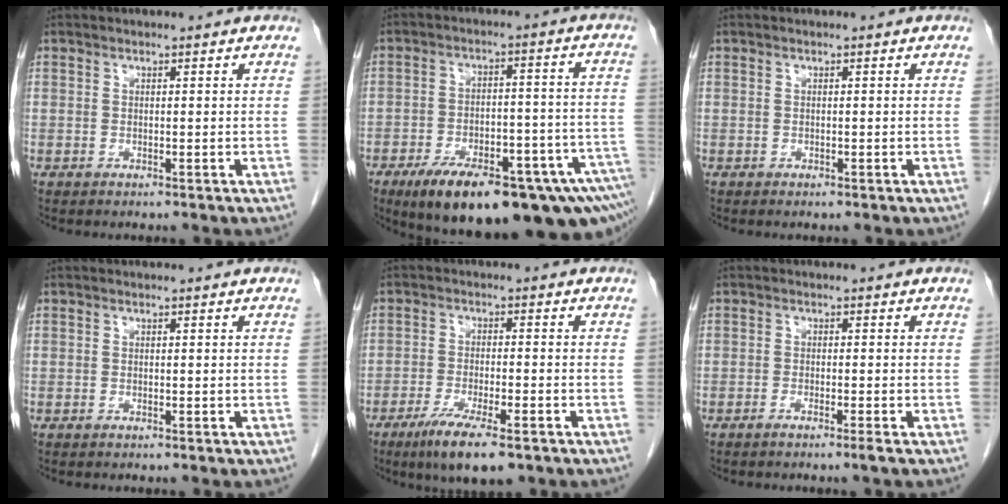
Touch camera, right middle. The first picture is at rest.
{"total": 22.3, "force": [-15.1, 5.8, 15.4], "torque": [-0.148, 0.016, -0.209]}
{"total": 0.7, "force": [0.3, 0.0, -0.6], "torque": [0.006, 0.001, 0.004]}
{"total": 0.0}
{"total": 8.0, "force": [-5.3, 1.3, 5.9], "torque": [-0.101, -0.019, -0.084]}
{"total": 2.0, "force": [-1.4, -0.6, 1.3], "torque": [-0.022, 0.001, -0.026]}